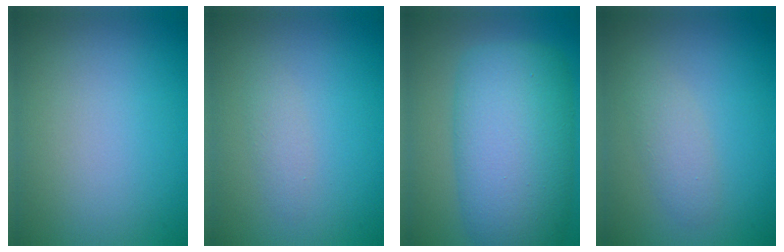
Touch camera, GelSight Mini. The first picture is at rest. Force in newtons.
{"total": 1.1, "press": 1.1, "slide": 0.0}
{"total": 11.7, "press": 11.7, "slide": 0.1}
{"total": 1.9, "press": 1.9, "slide": 0.1}